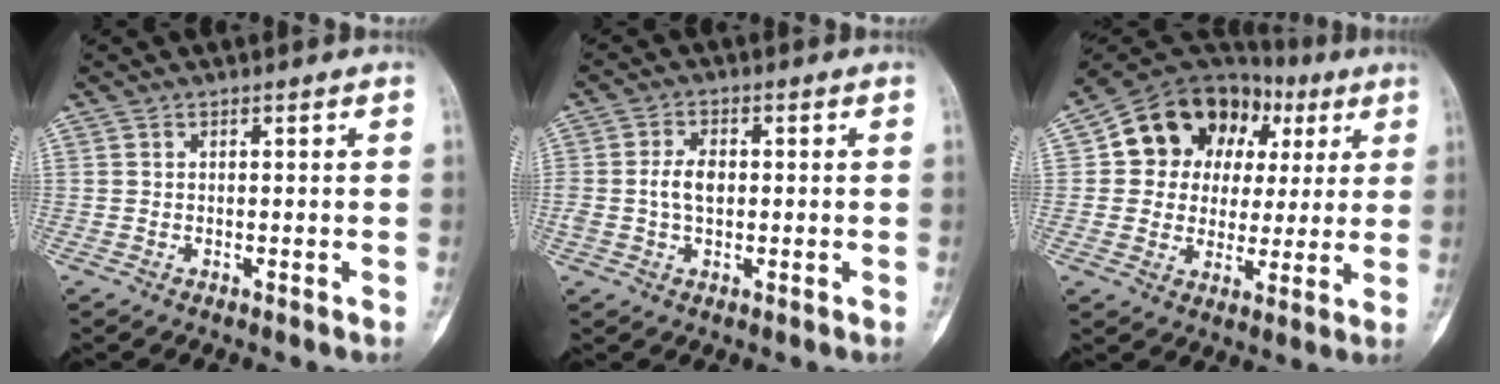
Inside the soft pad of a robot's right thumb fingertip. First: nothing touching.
{"total": 4.4, "force": [0.0, 2.7, 3.4], "torque": [-0.068, 0.009, -0.001]}
{"total": 17.3, "force": [4.9, 14.1, 8.8], "torque": [-0.086, 0.031, 0.082]}